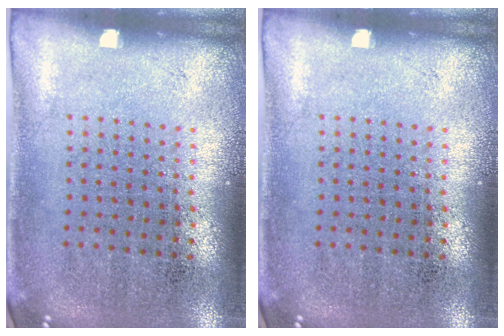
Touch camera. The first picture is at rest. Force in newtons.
{"total": 0.0}